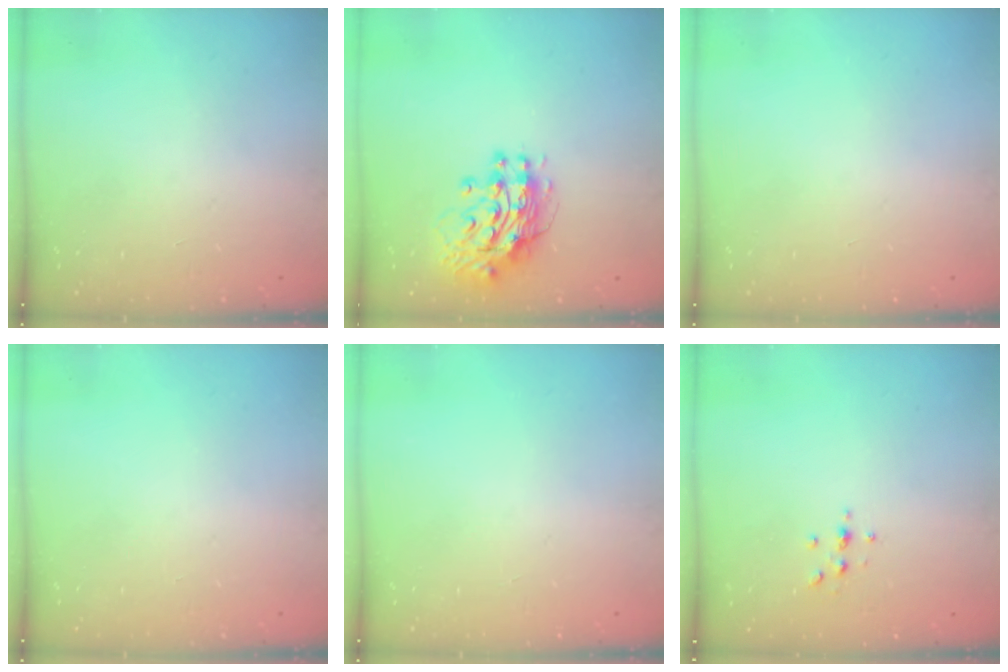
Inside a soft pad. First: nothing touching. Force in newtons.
{"total": 11.3, "press": 11.3, "slide": 1.1}
{"total": 0.0}
{"total": 0.0}
{"total": 0.0}
{"total": 2.3, "press": 2.2, "slide": 0.2}